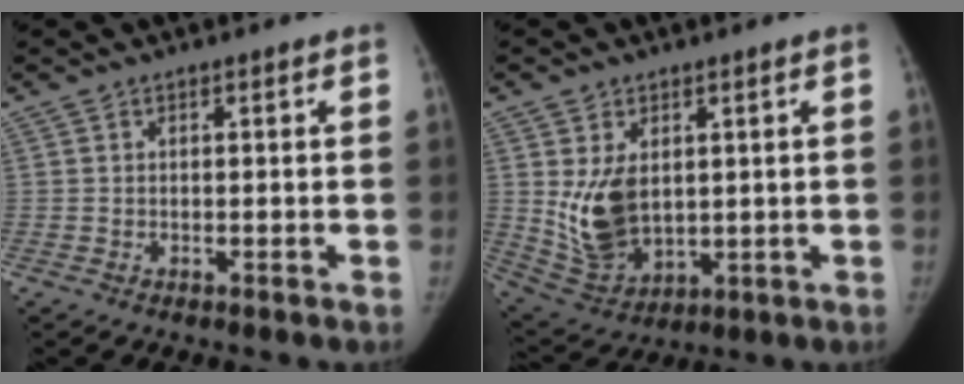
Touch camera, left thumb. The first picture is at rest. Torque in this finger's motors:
{"motor_torque": [0.26, 0.30, 1.09, -0.07, 0.13]}